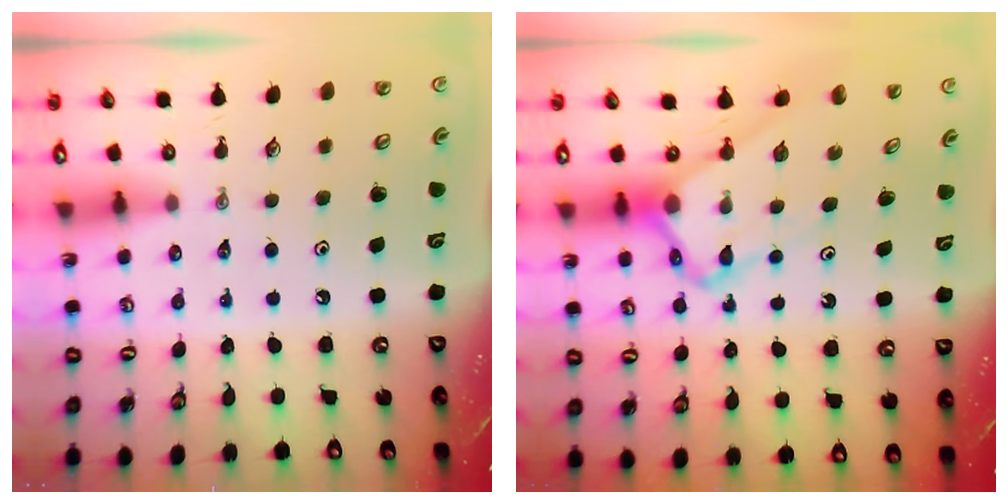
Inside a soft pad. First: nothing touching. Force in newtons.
{"total": 4.7, "press": 4.6, "slide": 0.4}